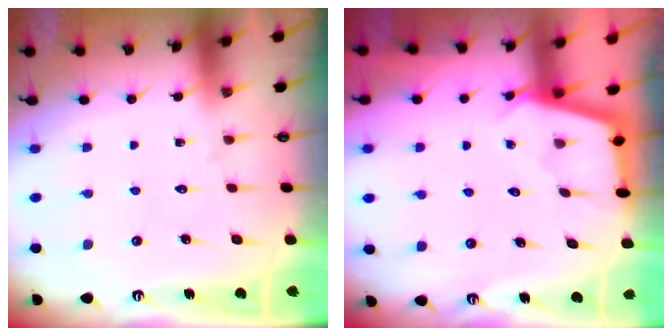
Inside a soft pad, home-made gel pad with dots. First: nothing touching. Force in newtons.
{"total": 2.3, "press": 2.3, "slide": 0.1}